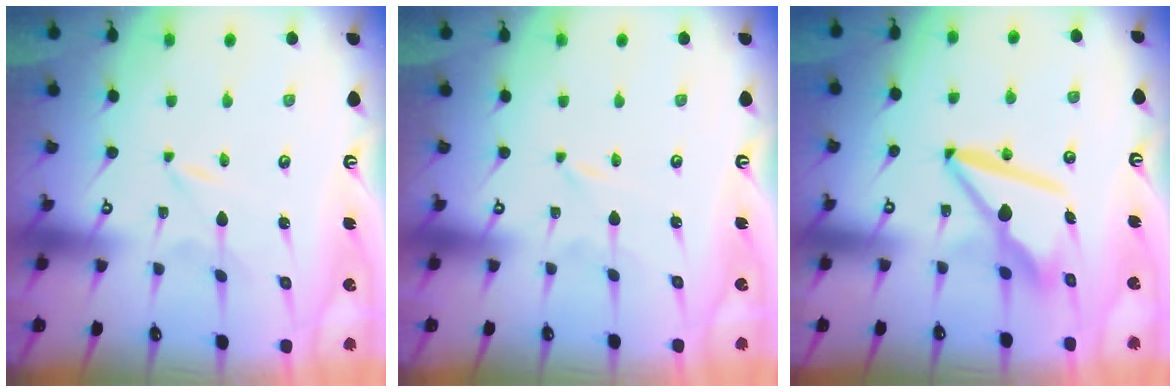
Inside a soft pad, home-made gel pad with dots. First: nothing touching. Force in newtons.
{"total": 0.0}
{"total": 10.6, "press": 10.5, "slide": 1.4}